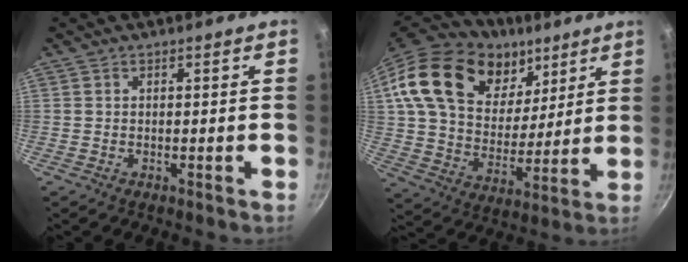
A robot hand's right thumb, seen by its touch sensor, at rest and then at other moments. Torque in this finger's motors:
{"motor_torque": [2.00, 3.00, 0.43, -0.14, 0.17]}